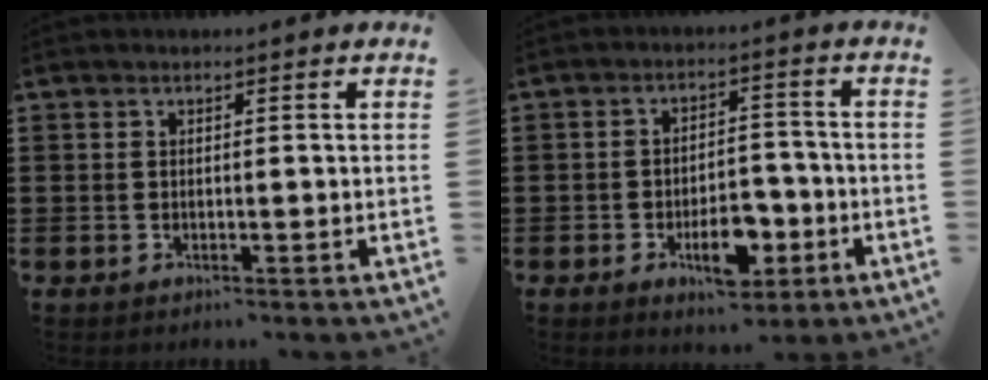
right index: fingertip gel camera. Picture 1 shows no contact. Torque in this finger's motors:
{"motor_torque": [1.70, -0.45, 0.33, 0.05]}